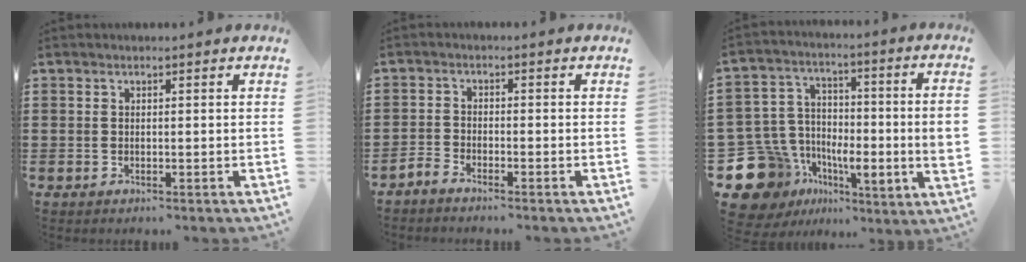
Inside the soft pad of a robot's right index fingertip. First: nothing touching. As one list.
[{"total": 1.9, "force": [-1.9, 0.0, 0.0], "torque": [-0.005, 0.004, -0.039]}, {"total": 13.2, "force": [-4.6, 9.8, 7.6], "torque": [-0.217, -0.002, -0.077]}]